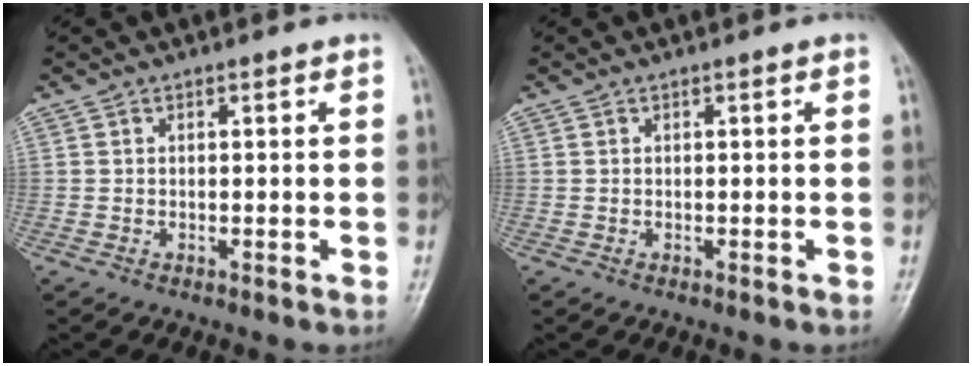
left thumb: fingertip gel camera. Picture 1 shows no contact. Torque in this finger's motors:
{"motor_torque": [0.00, 0.00, 0.00, 0.00, 0.00]}